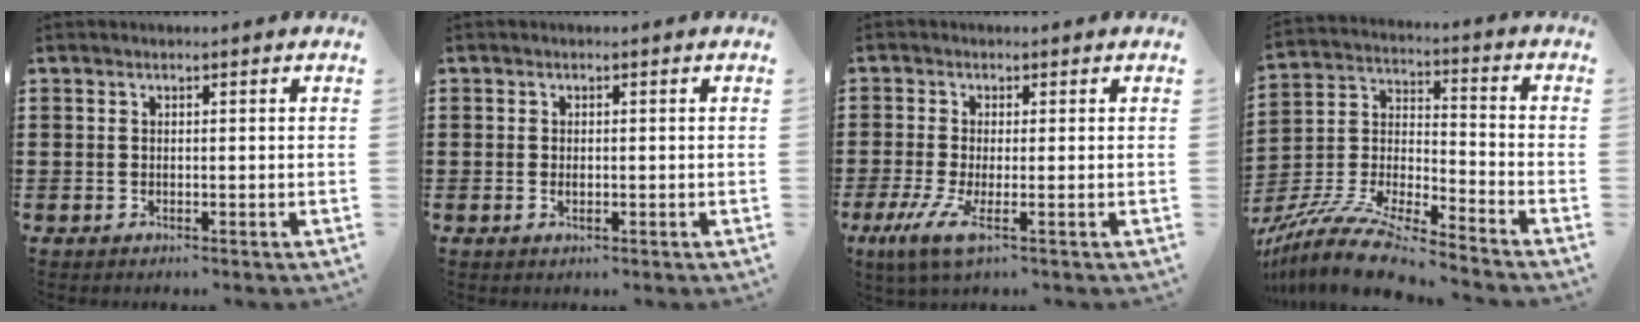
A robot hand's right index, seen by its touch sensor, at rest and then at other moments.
{"total": 0.9, "force": [-0.1, 0.3, 0.9], "torque": [-0.019, -0.004, -0.001]}
{"total": 4.4, "force": [-1.7, 0.6, 4.0], "torque": [-0.091, -0.017, -0.030]}
{"total": 11.5, "force": [-10.5, 1.0, 4.7], "torque": [-0.102, 0.010, -0.211]}